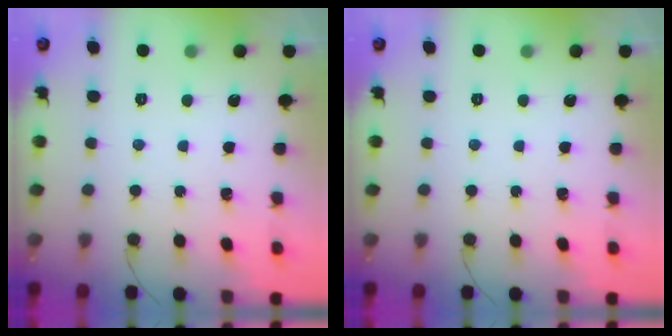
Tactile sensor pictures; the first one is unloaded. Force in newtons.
{"total": 0.0}